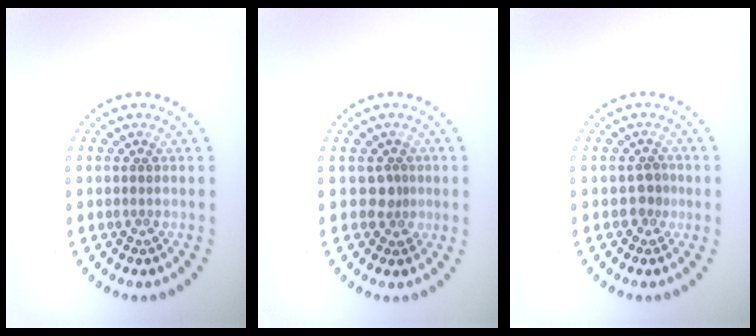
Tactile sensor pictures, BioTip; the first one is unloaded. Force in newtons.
{"total": 1.4, "press": 1.2, "slide": 0.9}
{"total": 1.1, "press": 0.9, "slide": 0.6}